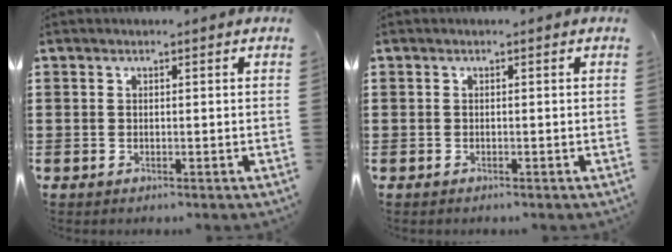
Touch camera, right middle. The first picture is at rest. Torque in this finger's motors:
{"motor_torque": [-0.30, 0.34, 0.03, 0.02]}